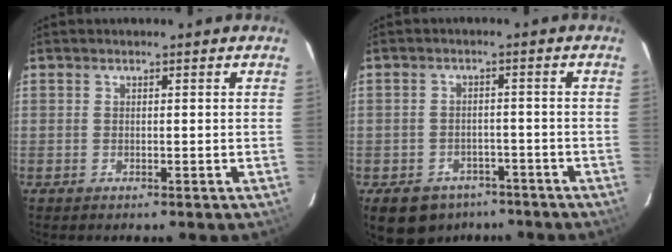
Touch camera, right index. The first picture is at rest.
{"total": 11.9, "force": [-7.9, 7.6, 4.4], "torque": [-0.112, 0.009, -0.101]}